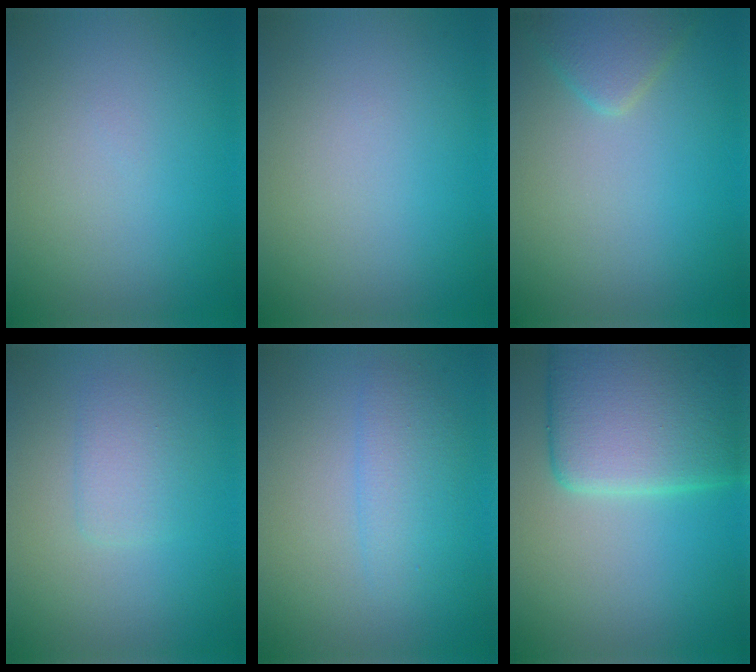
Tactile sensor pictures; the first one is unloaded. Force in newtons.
{"total": 0.0}
{"total": 2.3, "press": 2.3, "slide": 0.2}
{"total": 1.8, "press": 1.8, "slide": 0.1}
{"total": 2.4, "press": 2.4, "slide": 0.1}
{"total": 8.9, "press": 8.9, "slide": 0.6}